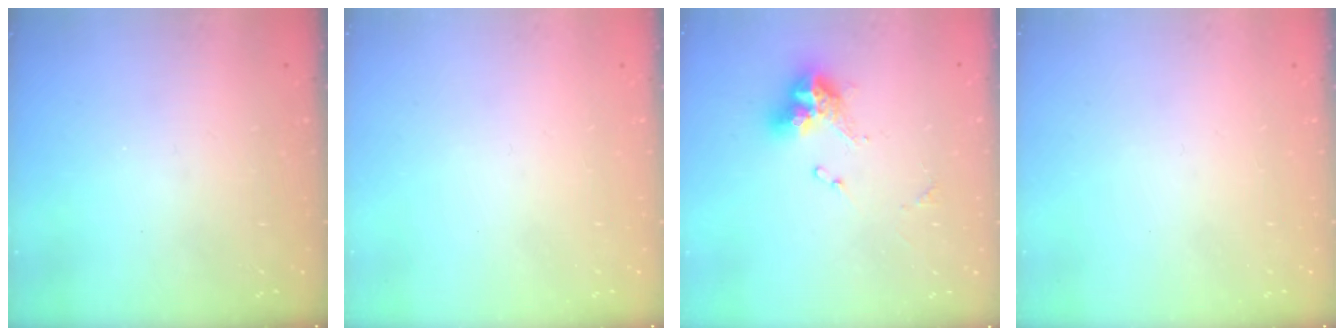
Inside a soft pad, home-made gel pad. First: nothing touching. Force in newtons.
{"total": 0.0}
{"total": 11.8, "press": 11.8, "slide": 1.3}
{"total": 0.0}